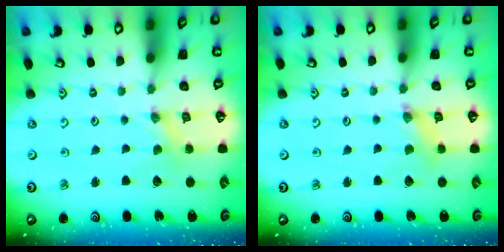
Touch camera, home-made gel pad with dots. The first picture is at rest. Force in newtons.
{"total": 1.8, "press": 1.8, "slide": 0.2}